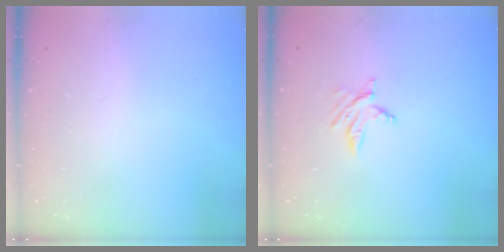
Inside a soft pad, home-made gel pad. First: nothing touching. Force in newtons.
{"total": 3.5, "press": 3.4, "slide": 0.4}